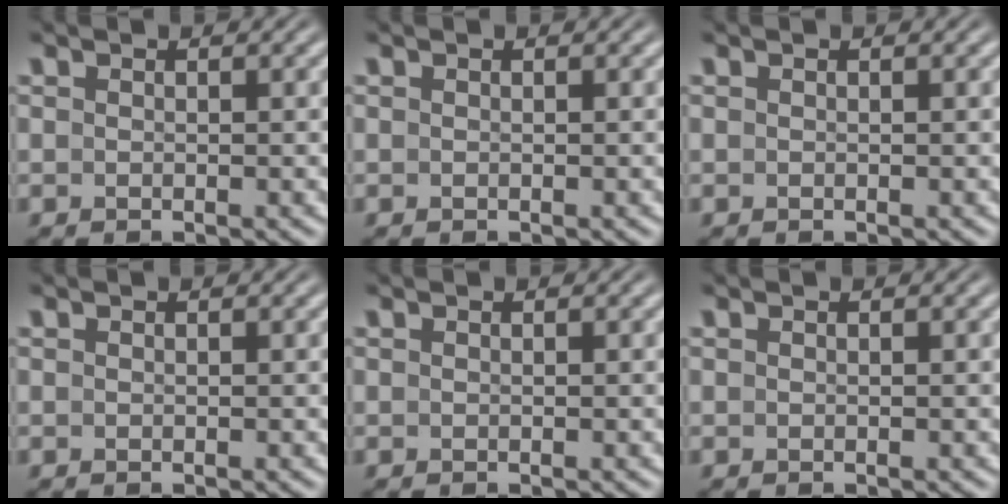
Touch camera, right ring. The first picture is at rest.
{"total": 0.0}
{"total": 0.0}
{"total": 0.0}
{"total": 0.0}
{"total": 0.0}